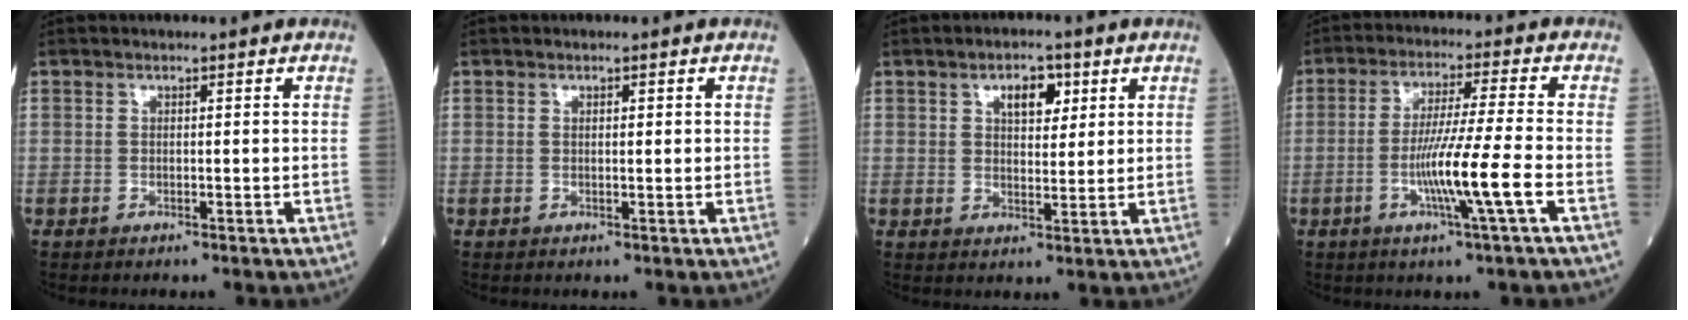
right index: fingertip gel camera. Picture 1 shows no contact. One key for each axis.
{"total": 0.8, "fx": 0.2, "fy": 0.2, "fz": 0.8, "tx": -0.016, "ty": 0.001, "tz": 0.004}
{"total": 4.9, "fx": 2.3, "fy": 2.3, "fz": 3.6, "tx": -0.057, "ty": 0.005, "tz": 0.036}
{"total": 9.4, "fx": -3.0, "fy": -1.6, "fz": 8.8, "tx": -0.166, "ty": -0.013, "tz": -0.057}